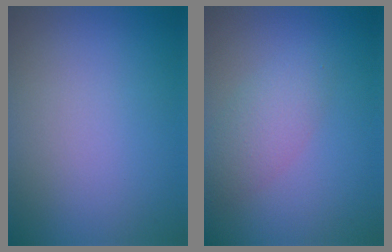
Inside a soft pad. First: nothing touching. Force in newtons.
{"total": 2.9, "press": 2.9, "slide": 0.1}